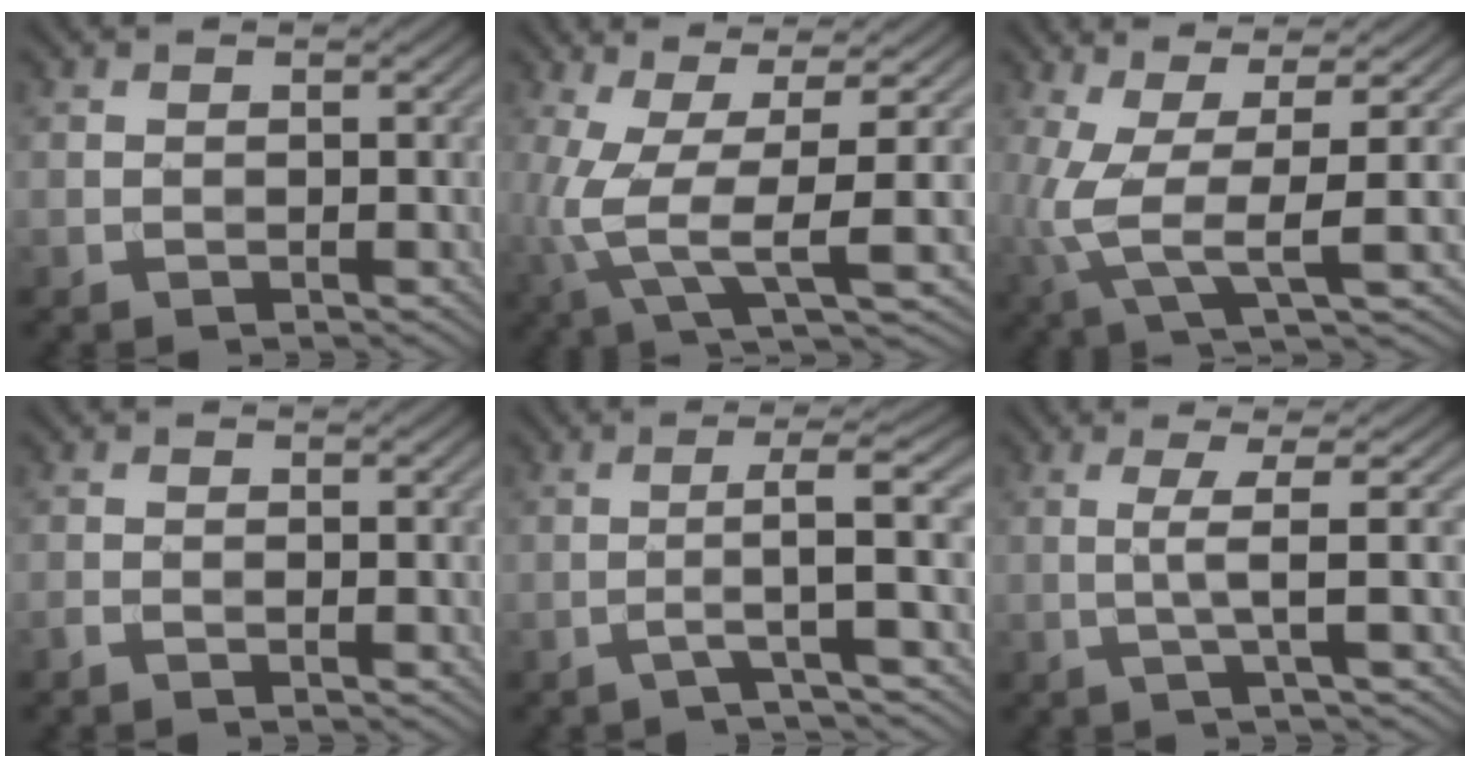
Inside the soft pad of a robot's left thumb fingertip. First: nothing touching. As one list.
[{"total": 10.4, "force": [-1.3, 2.8, 10.0], "torque": [-0.204, -0.005, -0.013]}, {"total": 8.3, "force": [-0.7, 2.1, 8.0], "torque": [-0.175, 0.001, -0.011]}, {"total": 0.8, "force": [-0.6, 0.0, 0.5], "torque": [-0.011, 0.002, -0.014]}, {"total": 4.8, "force": [-1.1, -0.1, 4.7], "torque": [-0.075, 0.020, -0.040]}, {"total": 3.6, "force": [0.3, 0.1, 3.6], "torque": [-0.070, 0.006, -0.005]}]